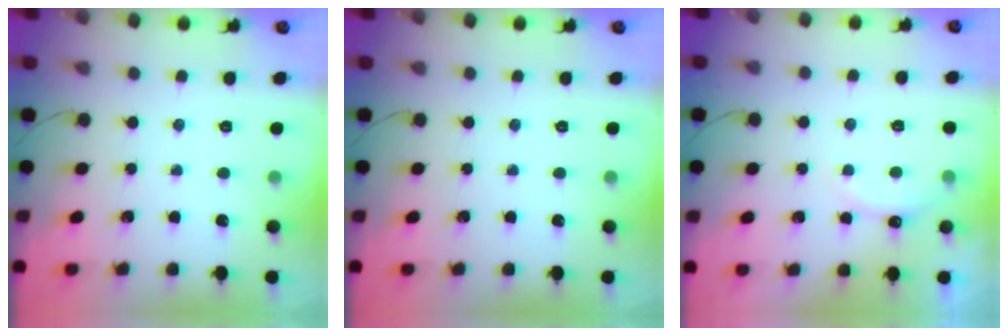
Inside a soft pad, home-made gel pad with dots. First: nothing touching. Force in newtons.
{"total": 0.0}
{"total": 7.2, "press": 7.2, "slide": 1.0}